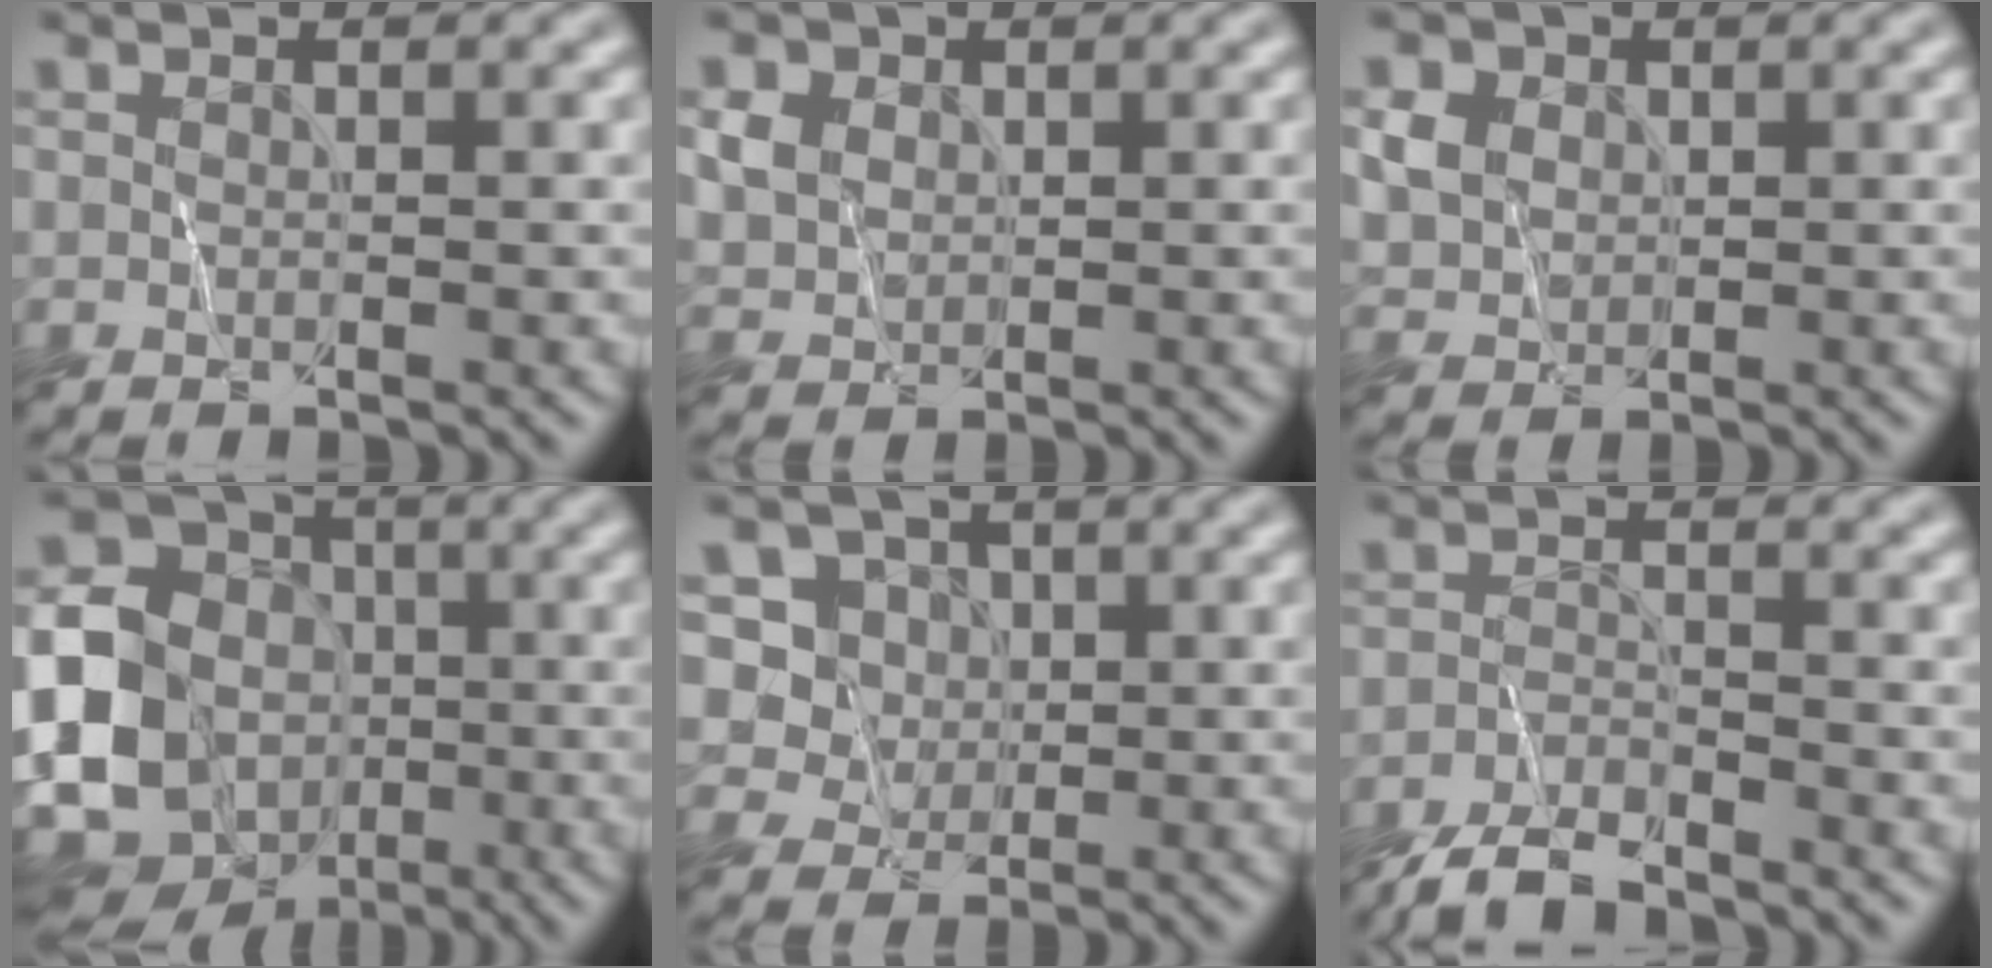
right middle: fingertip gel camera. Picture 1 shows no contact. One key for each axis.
{"total": 2.6, "fx": 1.0, "fy": 2.1, "fz": 1.1, "tx": -0.029, "ty": -0.003, "tz": 0.024}
{"total": 3.1, "fx": 1.1, "fy": 2.5, "fz": 1.4, "tx": -0.040, "ty": 0.000, "tz": 0.030}
{"total": 17.7, "fx": -4.0, "fy": 15.7, "fz": 7.3, "tx": -0.175, "ty": -0.014, "tz": -0.098}
{"total": 6.3, "fx": 2.5, "fy": 5.2, "fz": 2.6, "tx": -0.049, "ty": -0.003, "tz": 0.039}
{"total": 3.7, "fx": -3.3, "fy": 0.8, "fz": 1.5, "tx": -0.034, "ty": -0.005, "tz": -0.070}